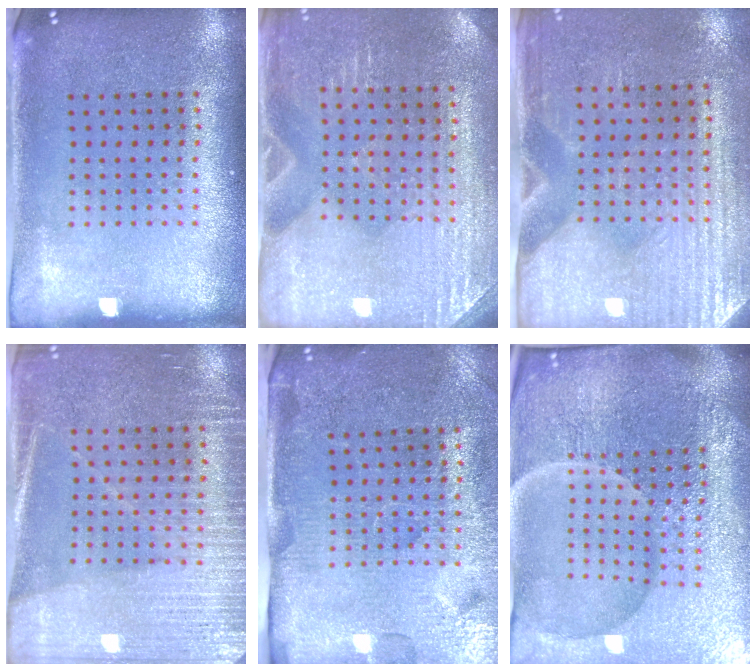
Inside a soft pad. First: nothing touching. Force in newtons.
{"total": 2.9, "press": 2.9, "slide": 0.3}
{"total": 3.0, "press": 2.7, "slide": 1.4}
{"total": 3.3, "press": 3.0, "slide": 1.3}
{"total": 4.3, "press": 3.9, "slide": 1.9}
{"total": 6.8, "press": 6.0, "slide": 3.1}